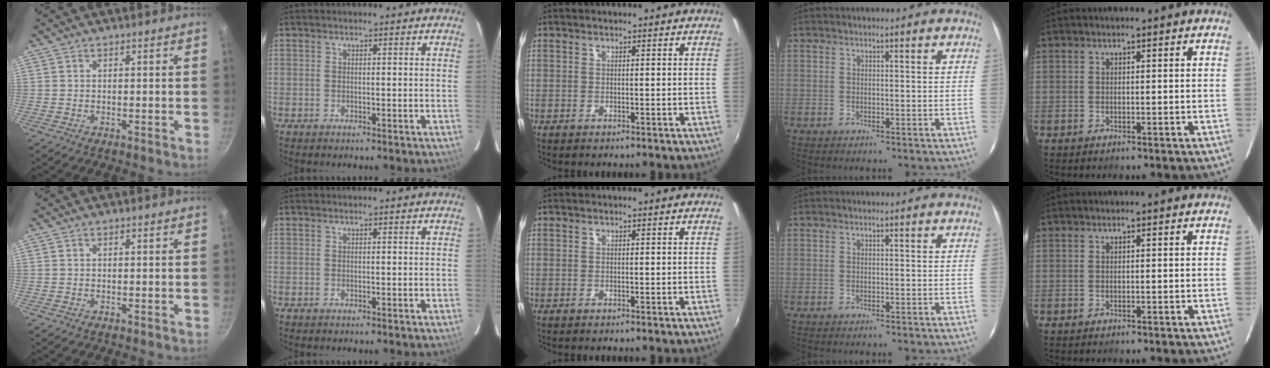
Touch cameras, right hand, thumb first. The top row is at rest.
{}